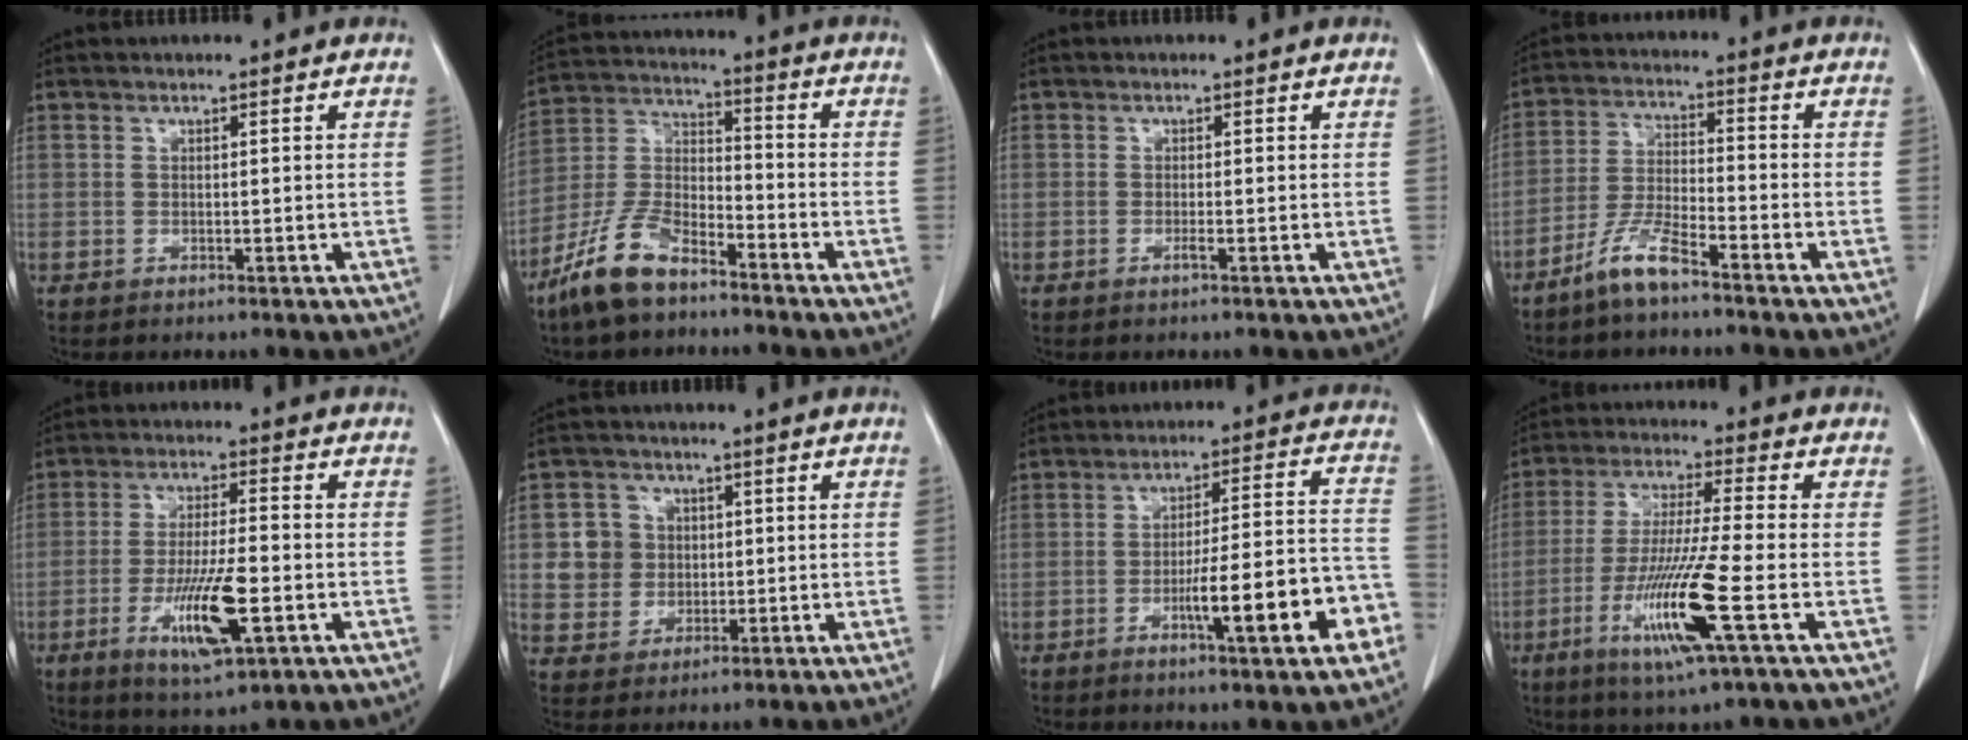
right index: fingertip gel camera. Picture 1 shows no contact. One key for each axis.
{"total": 11.1, "fx": -8.2, "fy": 3.9, "fz": 6.3, "tx": -0.145, "ty": 0.000, "tz": -0.166}
{"total": 0.7, "fx": -0.4, "fy": -0.1, "fz": 0.6, "tx": -0.011, "ty": 0.000, "tz": -0.007}
{"total": 6.9, "fx": -5.3, "fy": 0.8, "fz": 4.3, "tx": -0.098, "ty": -0.009, "tz": -0.109}
{"total": 10.7, "fx": -3.6, "fy": 1.9, "fz": 9.9, "tx": -0.185, "ty": -0.013, "tz": -0.059}
{"total": 6.1, "fx": 0.9, "fy": 6.0, "fz": 1.3, "tx": -0.028, "ty": 0.018, "tz": 0.022}
{"total": 13.6, "fx": -5.5, "fy": 1.5, "fz": 12.4, "tx": -0.179, "ty": 0.016, "tz": -0.075}
{"total": 13.1, "fx": -4.8, "fy": -0.5, "fz": 12.2, "tx": -0.246, "ty": -0.026, "tz": -0.094}